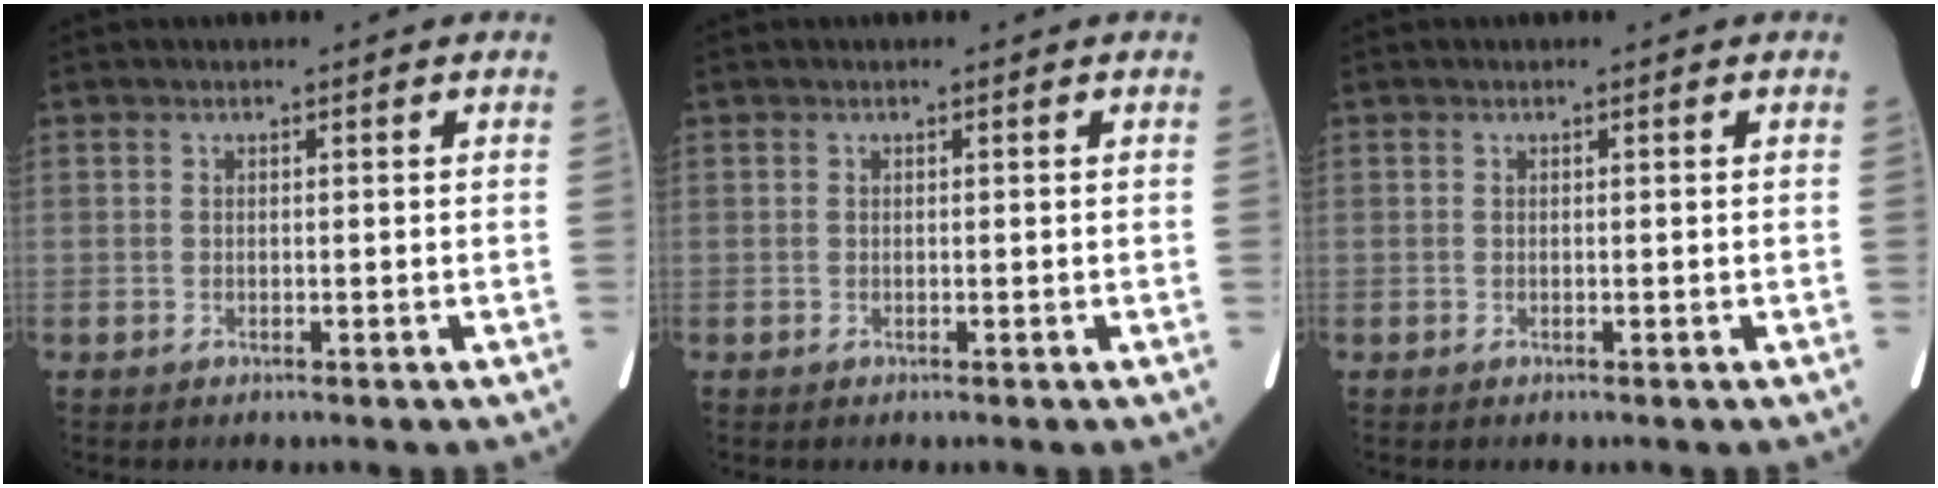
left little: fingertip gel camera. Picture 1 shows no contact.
{"total": 0.0}
{"total": 0.0}